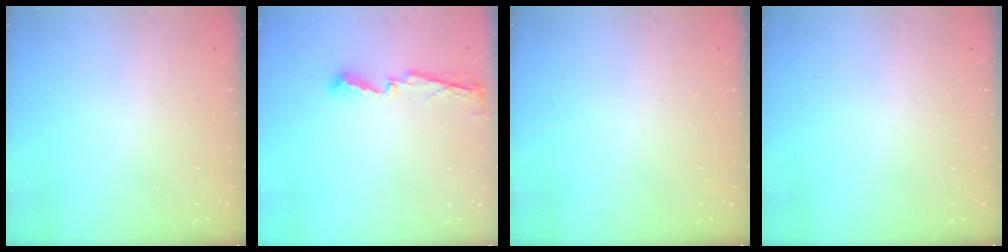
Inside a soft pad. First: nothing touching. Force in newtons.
{"total": 5.1, "press": 5.1, "slide": 0.4}
{"total": 0.0}
{"total": 0.0}